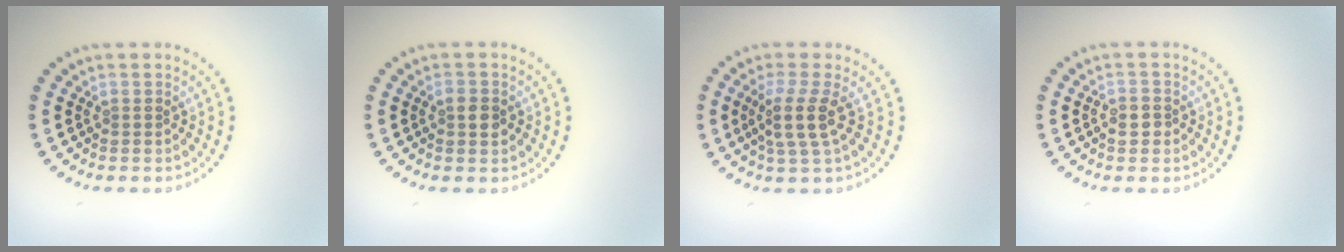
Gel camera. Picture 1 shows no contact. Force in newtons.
{"total": 2.1, "press": 2.1, "slide": 0.1}
{"total": 3.0, "press": 2.2, "slide": 2.0}
{"total": 1.2, "press": 1.2, "slide": 0.2}